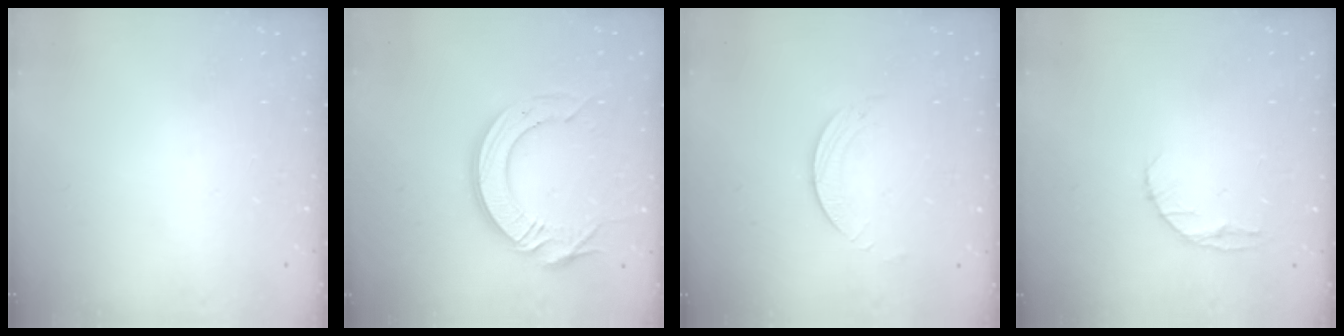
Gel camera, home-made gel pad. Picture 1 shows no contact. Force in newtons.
{"total": 14.2, "press": 14.1, "slide": 1.5}
{"total": 2.0, "press": 2.0, "slide": 0.2}
{"total": 5.8, "press": 5.7, "slide": 0.8}